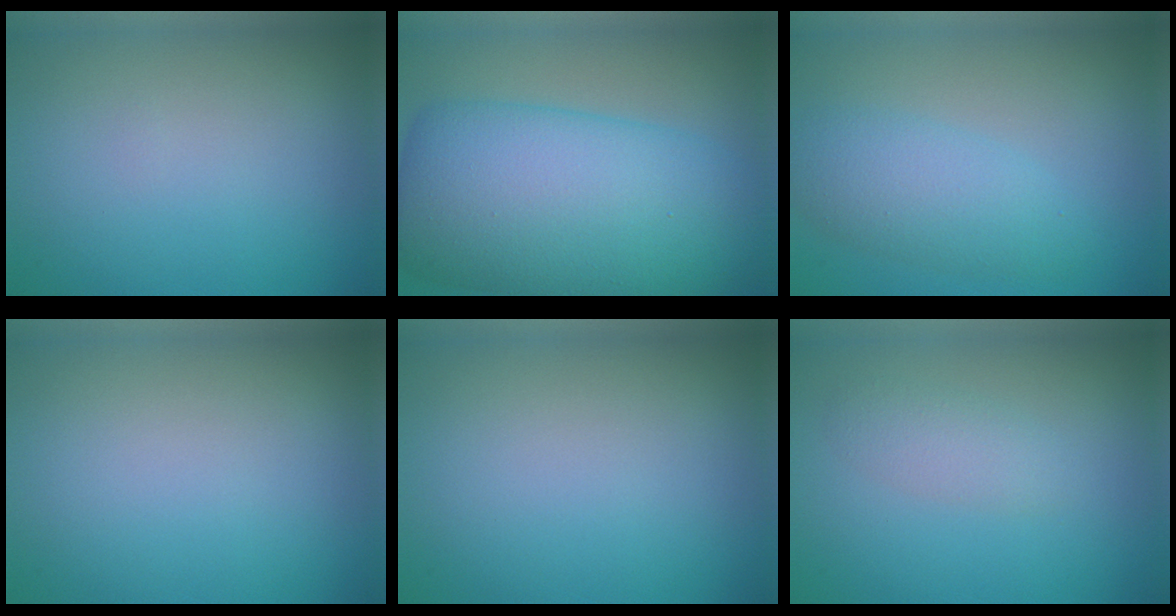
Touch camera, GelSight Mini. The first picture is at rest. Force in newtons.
{"total": 14.1, "press": 14.1, "slide": 0.1}
{"total": 3.9, "press": 3.9, "slide": 0.1}
{"total": 0.0}
{"total": 0.0}
{"total": 1.9, "press": 1.9, "slide": 0.1}